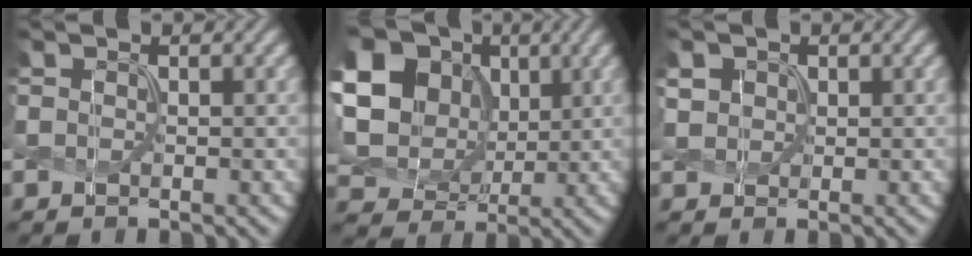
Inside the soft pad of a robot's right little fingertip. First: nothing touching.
{"total": 16.7, "force": [4.7, 13.8, 8.2], "torque": [-0.208, 0.019, 0.083]}
{"total": 1.6, "force": [0.6, 1.4, 0.5], "torque": [-0.018, -0.001, 0.012]}